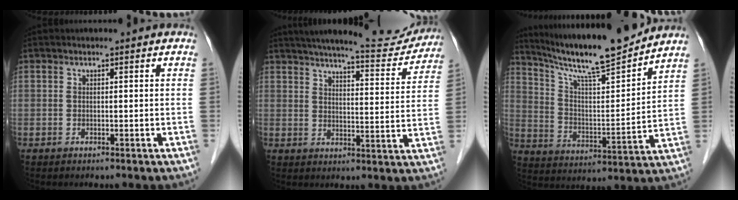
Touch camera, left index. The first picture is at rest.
{"total": 17.0, "force": [15.8, 2.1, 5.9], "torque": [-0.081, -0.016, 0.201]}
{"total": 16.7, "force": [15.0, 0.0, 7.4], "torque": [-0.132, -0.006, 0.250]}